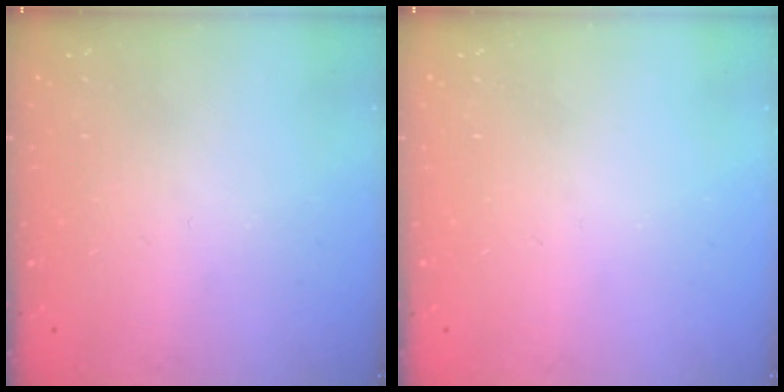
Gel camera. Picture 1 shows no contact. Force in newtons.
{"total": 0.0}